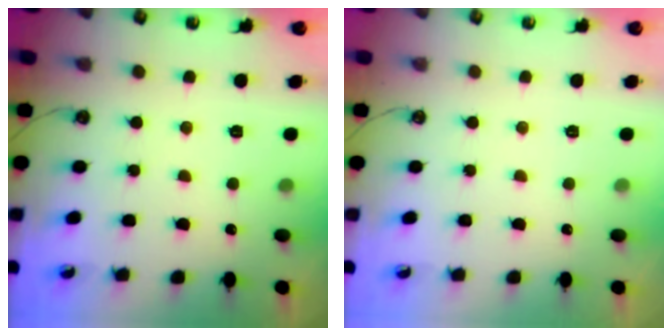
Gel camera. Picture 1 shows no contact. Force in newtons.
{"total": 0.0}